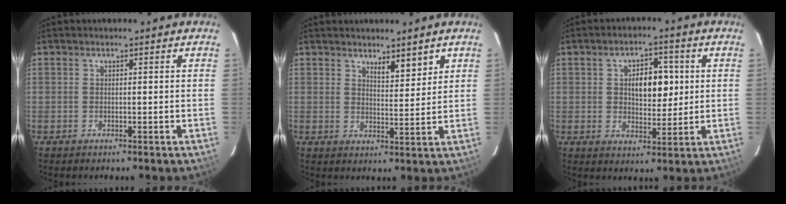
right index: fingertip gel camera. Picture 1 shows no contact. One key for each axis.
{"total": 3.6, "fx": 2.7, "fy": 0.9, "fz": 2.2, "tx": -0.036, "ty": -0.010, "tz": 0.048}
{"total": 7.2, "fx": 1.4, "fy": 3.6, "fz": 6.1, "tx": -0.095, "ty": 0.011, "tz": 0.027}